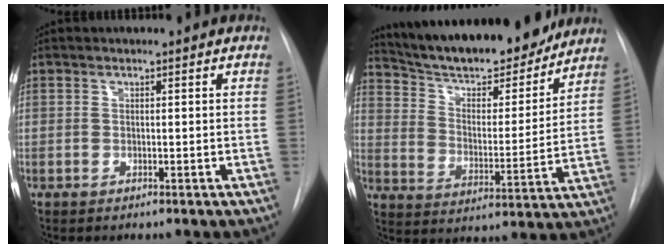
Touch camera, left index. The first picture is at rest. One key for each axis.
{"total": 21.3, "fx": 19.0, "fy": 4.4, "fz": 8.7, "tx": -0.141, "ty": -0.005, "tz": 0.286}